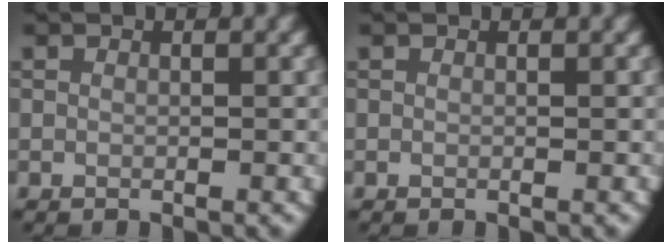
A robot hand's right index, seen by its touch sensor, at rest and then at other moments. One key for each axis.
{"total": 0.0}